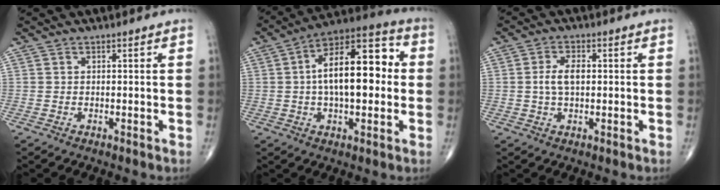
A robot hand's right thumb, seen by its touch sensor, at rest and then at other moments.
{"total": 17.8, "force": [1.2, 8.4, 15.6], "torque": [-0.232, 0.032, 0.009]}
{"total": 4.5, "force": [0.3, 2.3, 3.8], "torque": [-0.078, 0.005, 0.002]}